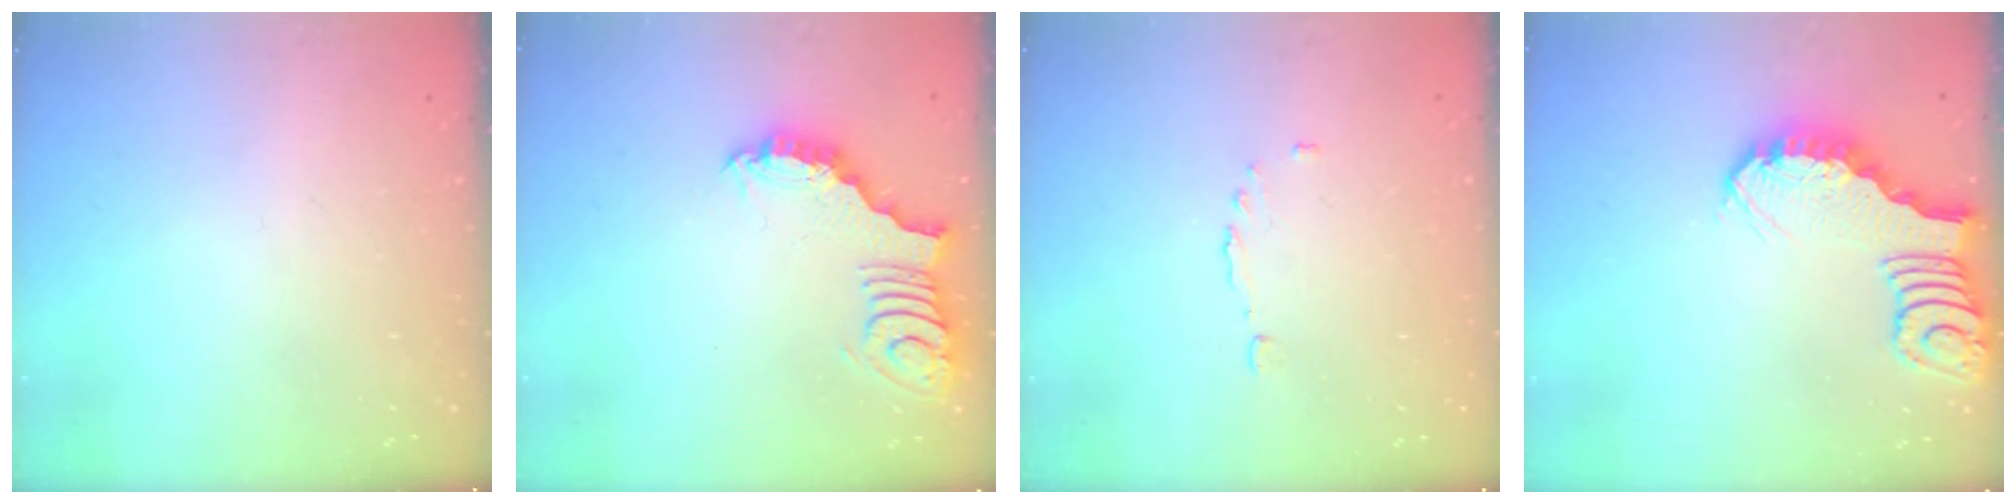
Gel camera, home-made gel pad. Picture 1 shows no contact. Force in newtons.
{"total": 3.0, "press": 3.0, "slide": 0.6}
{"total": 2.7, "press": 2.6, "slide": 0.8}
{"total": 2.8, "press": 2.8, "slide": 0.4}